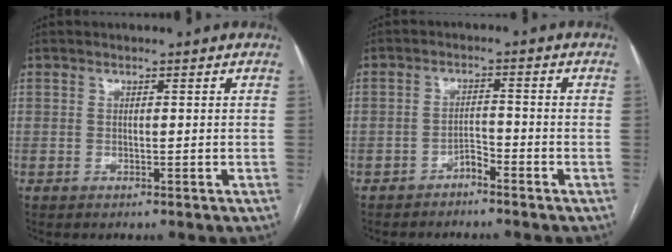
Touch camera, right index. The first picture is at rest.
{"total": 2.2, "force": [-1.9, 0.6, 0.8], "torque": [-0.010, 0.003, -0.035]}